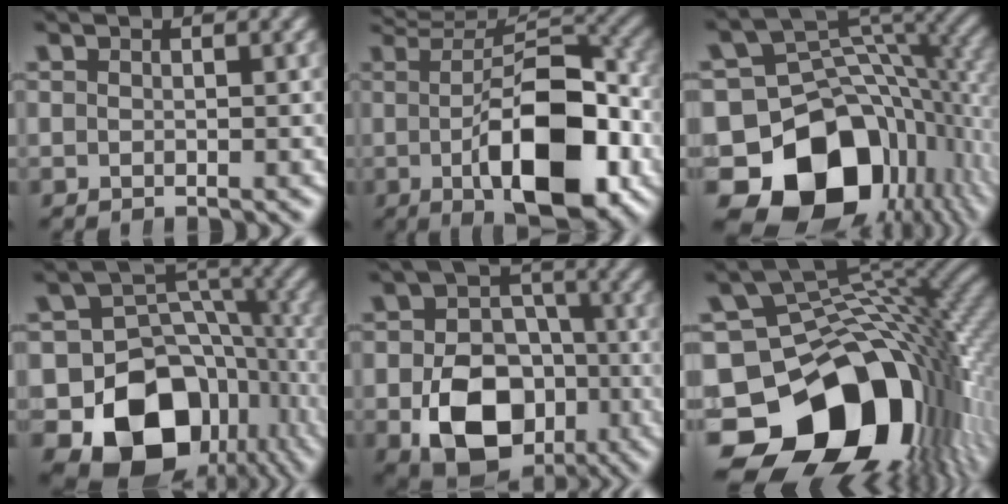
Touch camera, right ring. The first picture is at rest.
{"total": 12.6, "force": [-1.8, 4.5, 11.6], "torque": [-0.147, -0.004, -0.021]}
{"total": 22.7, "force": [-7.2, 15.9, 14.5], "torque": [-0.237, -0.074, -0.088]}
{"total": 21.4, "force": [-6.7, 16.2, 12.4], "torque": [-0.222, -0.078, -0.082]}
{"total": 11.4, "force": [-3.6, 8.4, 6.7], "torque": [-0.107, -0.030, -0.046]}
{"total": 26.6, "force": [-7.1, 17.3, 18.9], "torque": [-0.298, -0.065, -0.085]}